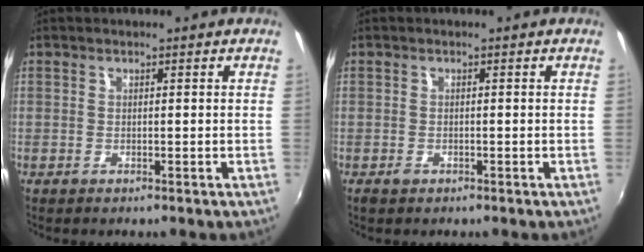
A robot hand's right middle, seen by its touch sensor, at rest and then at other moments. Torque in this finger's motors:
{"motor_torque": [0.35, -0.44, 0.14, 0.03]}